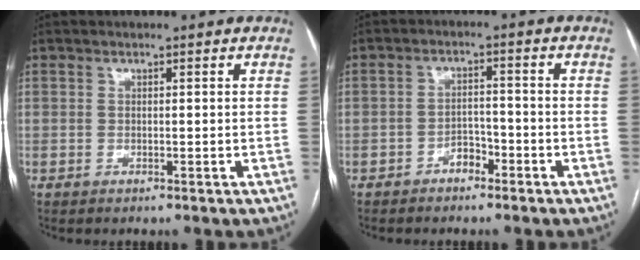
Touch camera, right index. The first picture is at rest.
{"total": 3.1, "force": [-2.1, 1.6, 1.5], "torque": [-0.021, 0.007, -0.037]}